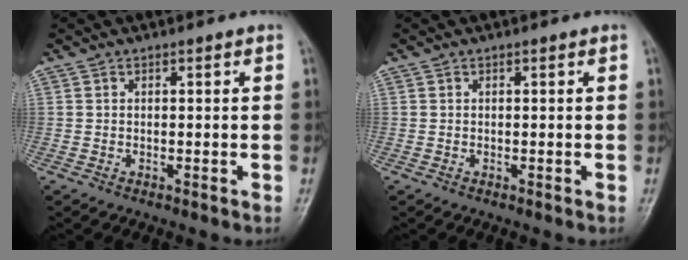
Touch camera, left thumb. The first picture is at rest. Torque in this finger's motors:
{"motor_torque": [0.00, 0.00, 0.01, -0.01, 0.00]}